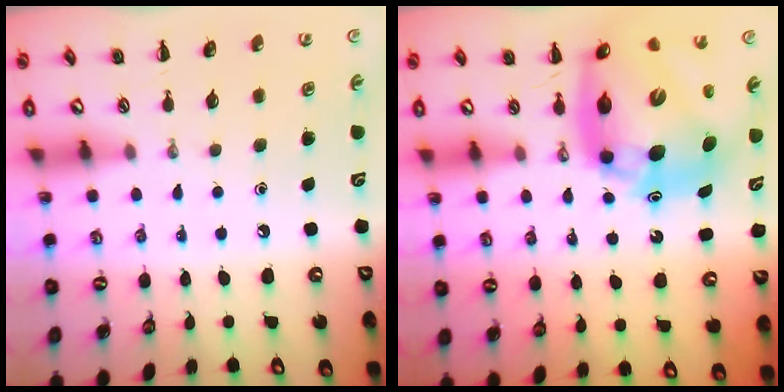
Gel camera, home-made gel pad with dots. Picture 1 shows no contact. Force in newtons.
{"total": 17.4, "press": 16.7, "slide": 4.9}